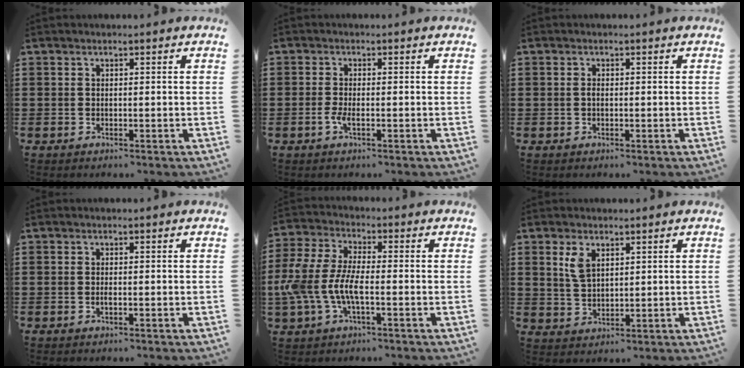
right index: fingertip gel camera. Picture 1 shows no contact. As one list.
[{"total": 2.0, "force": [-0.8, 0.3, 1.8], "torque": [-0.048, -0.007, -0.020]}, {"total": 0.6, "force": [-0.1, 0.3, 0.5], "torque": [-0.012, -0.002, -0.002]}, {"total": 0.7, "force": [-0.3, 0.1, 0.6], "torque": [-0.012, -0.003, -0.004]}, {"total": 7.4, "force": [-2.4, 3.0, 6.4], "torque": [-0.165, -0.016, -0.052]}, {"total": 3.5, "force": [1.7, 1.8, 2.4], "torque": [-0.055, 0.006, 0.032]}]